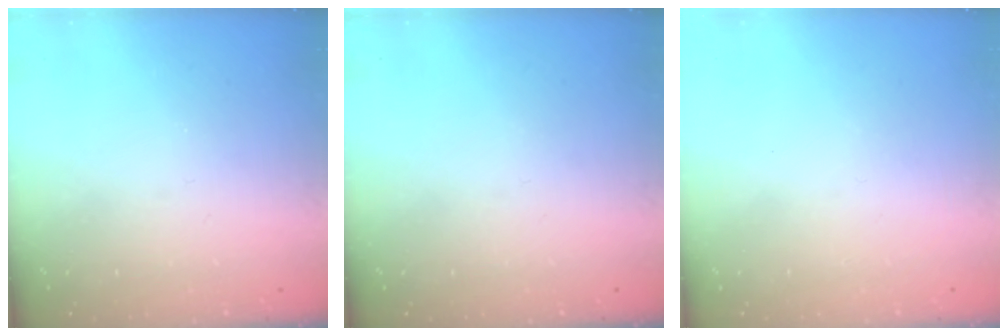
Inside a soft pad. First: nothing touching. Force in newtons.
{"total": 0.0}
{"total": 1.6, "press": 1.6, "slide": 0.1}